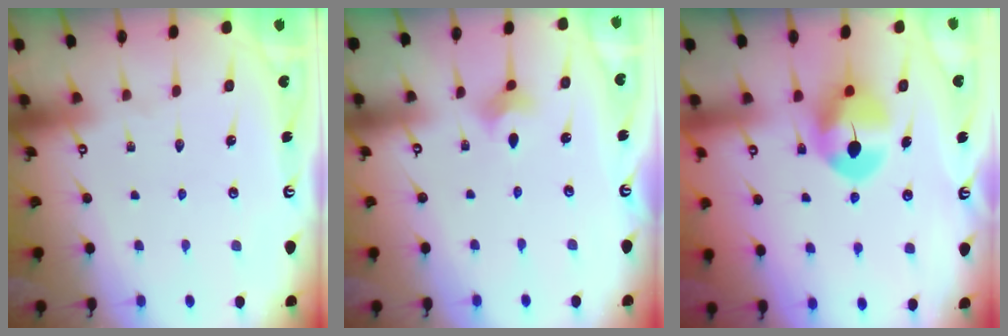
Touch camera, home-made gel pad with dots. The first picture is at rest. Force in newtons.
{"total": 2.8, "press": 2.8, "slide": 0.7}
{"total": 7.4, "press": 7.3, "slide": 1.1}